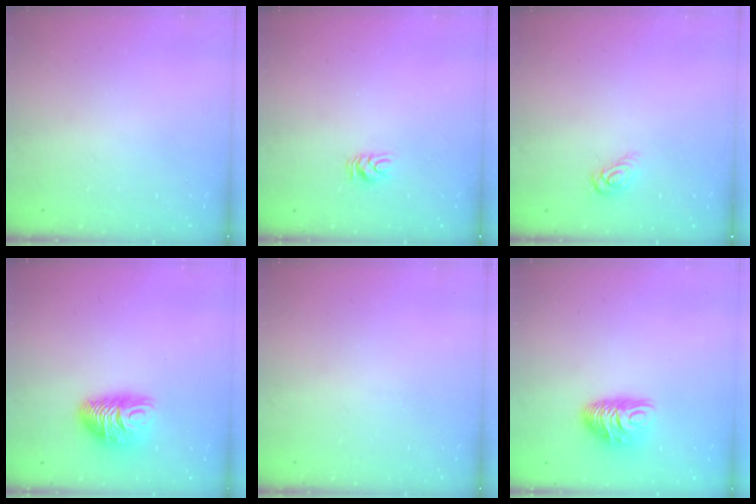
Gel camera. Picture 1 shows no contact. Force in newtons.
{"total": 5.2, "press": 5.2, "slide": 0.5}
{"total": 3.4, "press": 3.4, "slide": 0.1}
{"total": 9.6, "press": 9.6, "slide": 0.3}
{"total": 0.0}
{"total": 9.8, "press": 9.8, "slide": 0.9}